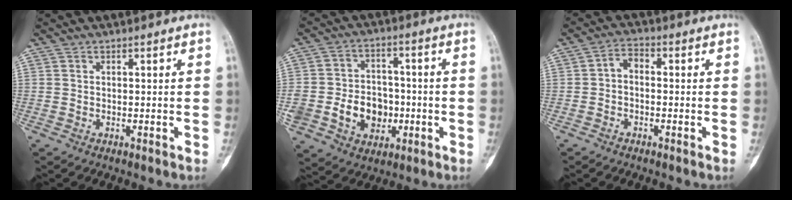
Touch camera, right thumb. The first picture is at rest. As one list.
[{"total": 13.3, "force": [-2.8, 10.6, 7.4], "torque": [-0.092, 0.026, -0.035]}, {"total": 3.1, "force": [-0.4, 2.0, 2.4], "torque": [-0.033, 0.017, -0.019]}]